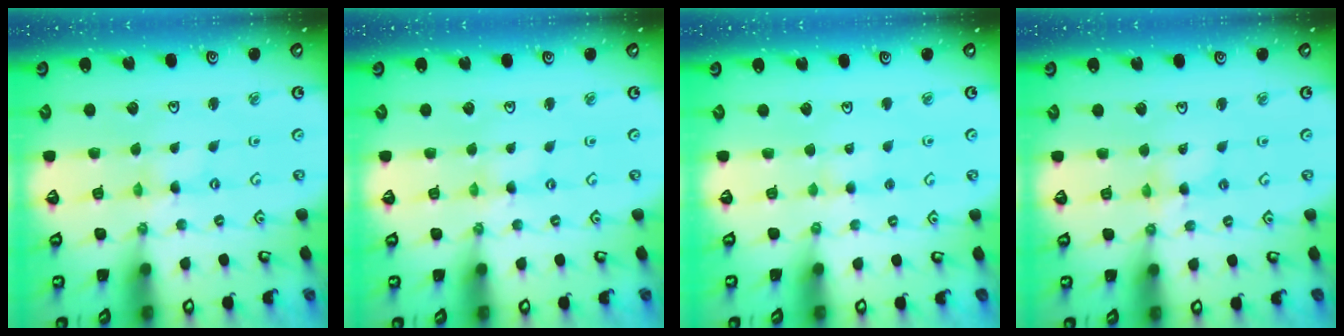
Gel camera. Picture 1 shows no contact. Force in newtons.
{"total": 0.0}
{"total": 3.0, "press": 3.0, "slide": 0.3}
{"total": 3.9, "press": 3.9, "slide": 0.4}